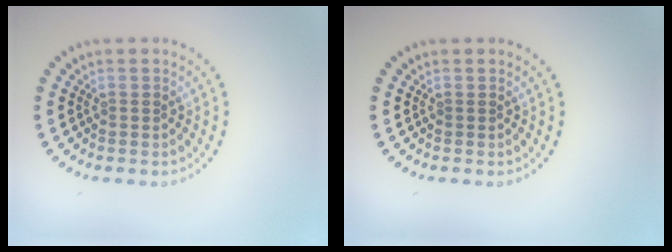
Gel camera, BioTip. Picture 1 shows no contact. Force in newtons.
{"total": 0.0}